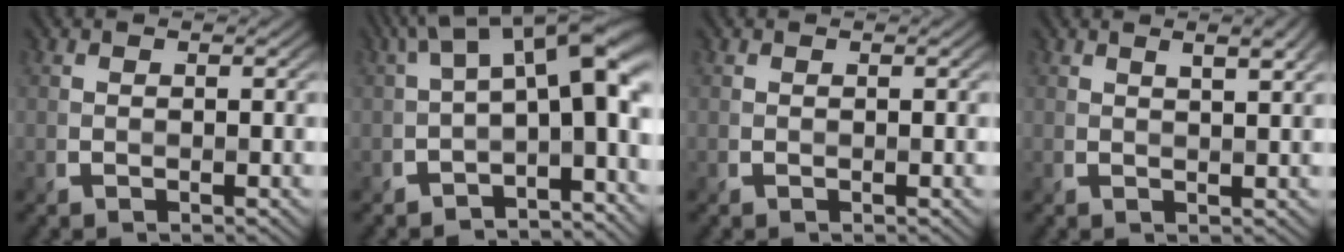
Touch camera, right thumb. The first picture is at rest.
{"total": 11.4, "force": [0.3, 4.8, 10.4], "torque": [-0.147, 0.003, 0.005]}
{"total": 0.0}
{"total": 3.5, "force": [1.9, 0.9, 2.9], "torque": [-0.044, 0.002, 0.030]}